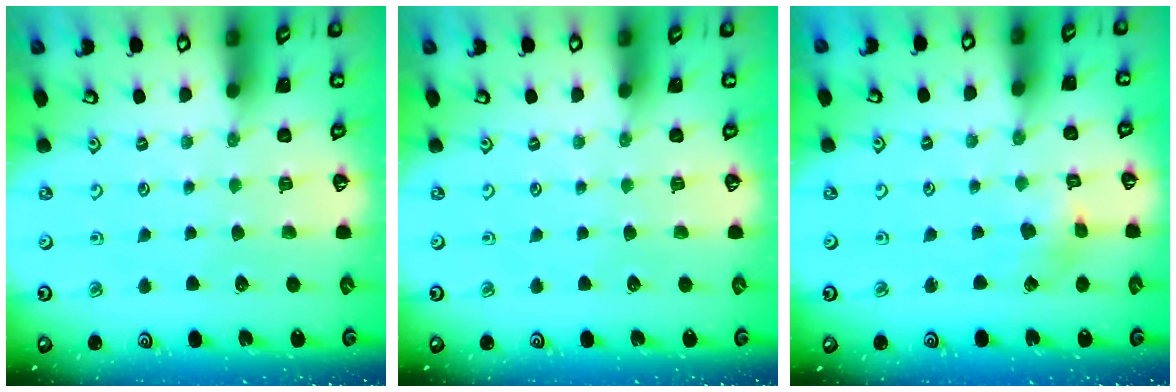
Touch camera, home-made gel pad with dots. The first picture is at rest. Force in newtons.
{"total": 0.0}
{"total": 2.5, "press": 2.5, "slide": 0.3}